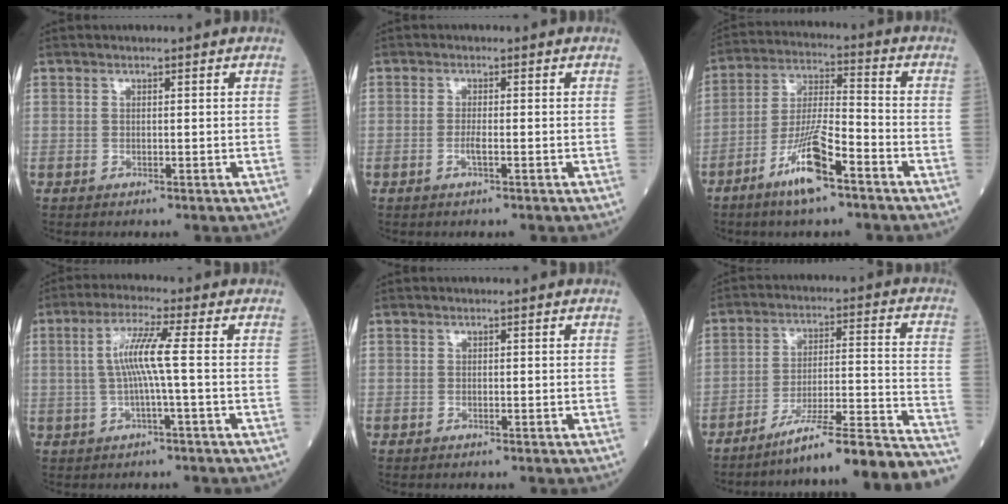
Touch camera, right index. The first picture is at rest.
{"total": 1.5, "force": [-0.6, 0.0, 1.4], "torque": [-0.029, -0.001, -0.013]}
{"total": 10.7, "force": [-6.3, 1.4, 8.5], "torque": [-0.170, -0.008, -0.118]}
{"total": 6.1, "force": [0.0, -0.7, 6.1], "torque": [-0.125, 0.012, 0.001]}
{"total": 0.0}
{"total": 20.7, "force": [-19.0, -1.5, 8.1], "torque": [-0.070, 0.013, -0.274]}